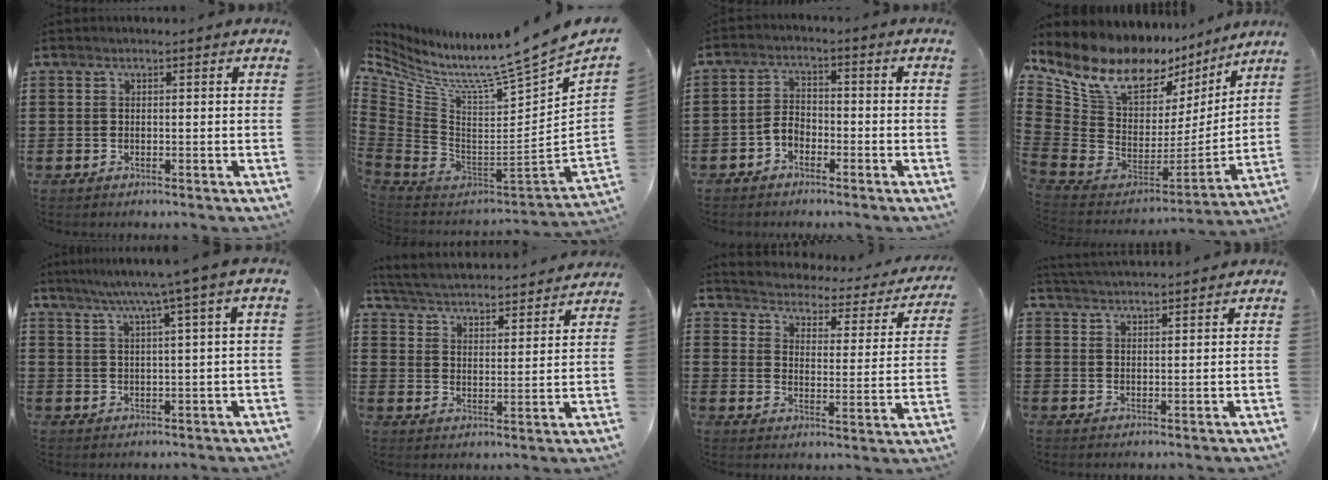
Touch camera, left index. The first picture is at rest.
{"total": 8.6, "force": [7.1, -1.9, 4.4], "torque": [-0.101, -0.095, 0.099]}
{"total": 2.9, "force": [-1.9, 1.7, 1.5], "torque": [-0.046, 0.004, -0.043]}
{"total": 11.1, "force": [8.4, 5.8, 4.4], "torque": [-0.128, -0.061, 0.149]}
{"total": 5.4, "force": [3.4, -1.1, 4.0], "torque": [-0.087, -0.011, 0.054]}
{"total": 3.6, "force": [3.5, -0.4, 0.4], "torque": [-0.031, -0.034, 0.052]}
{"total": 2.0, "force": [2.0, 0.3, -0.1], "torque": [-0.019, -0.027, 0.022]}
{"total": 2.8, "force": [2.8, -0.4, 0.1], "torque": [-0.014, -0.010, 0.051]}